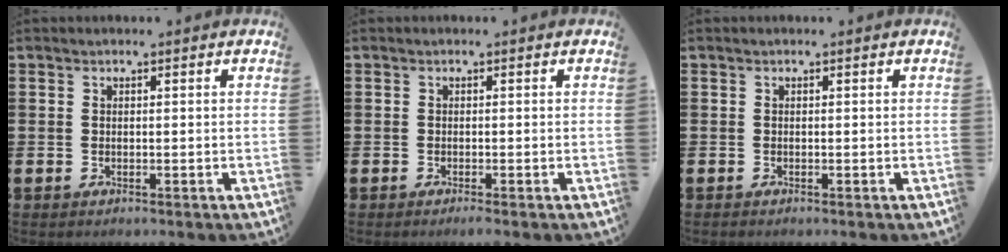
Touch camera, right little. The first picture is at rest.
{"total": 0.7, "force": [-0.4, 0.0, 0.6], "torque": [-0.009, -0.003, -0.007]}
{"total": 0.0}